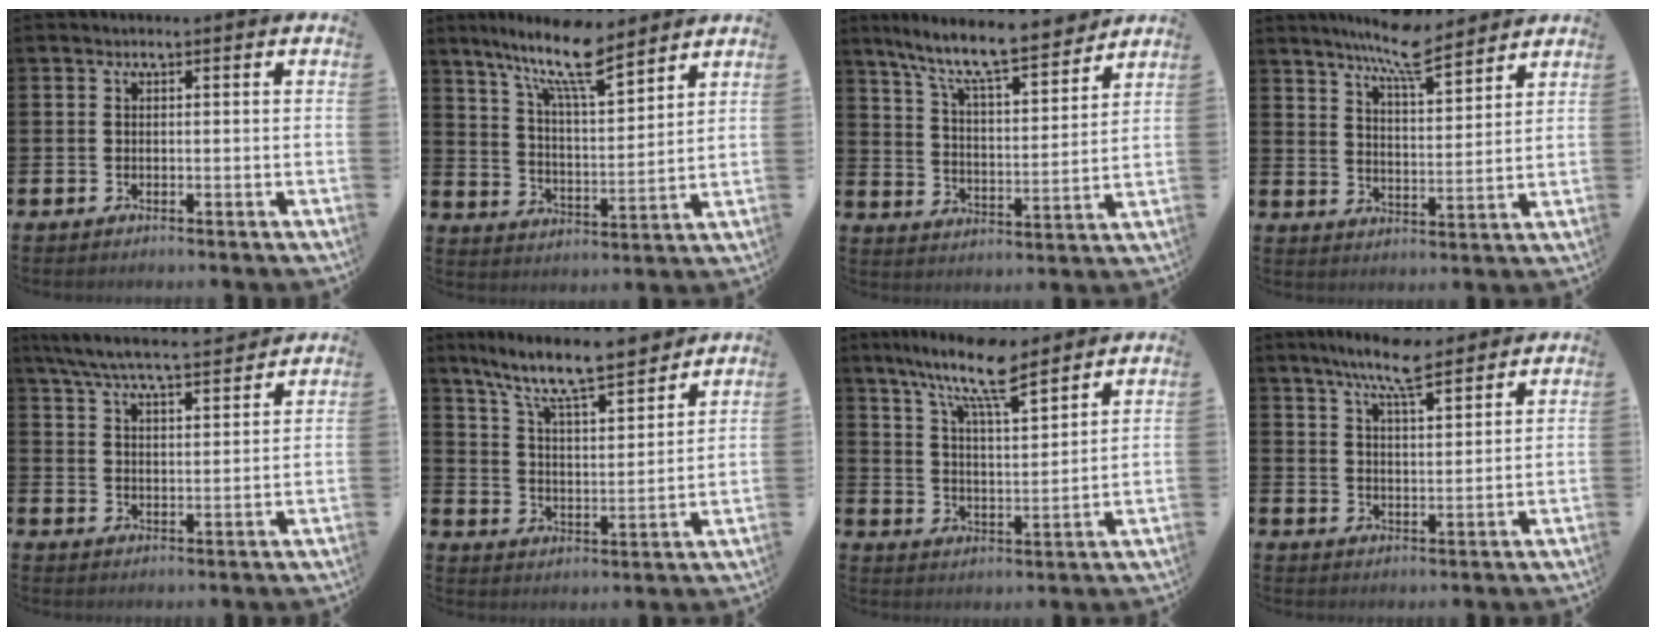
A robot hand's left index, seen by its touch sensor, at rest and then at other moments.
{"total": 10.9, "force": [9.1, 2.3, 5.6], "torque": [-0.130, -0.045, 0.158]}
{"total": 10.1, "force": [9.0, 1.3, 4.3], "torque": [-0.115, -0.059, 0.155]}
{"total": 8.4, "force": [7.7, 1.0, 3.1], "torque": [-0.082, -0.036, 0.139]}
{"total": 7.2, "force": [6.8, 0.6, 2.4], "torque": [-0.071, -0.039, 0.120]}
{"total": 10.0, "force": [8.9, 1.3, 4.3], "torque": [-0.114, -0.058, 0.154]}
{"total": 10.1, "force": [8.6, 2.0, 4.9], "torque": [-0.115, -0.045, 0.149]}
{"total": 8.0, "force": [7.1, 1.3, 3.5], "torque": [-0.086, -0.026, 0.128]}